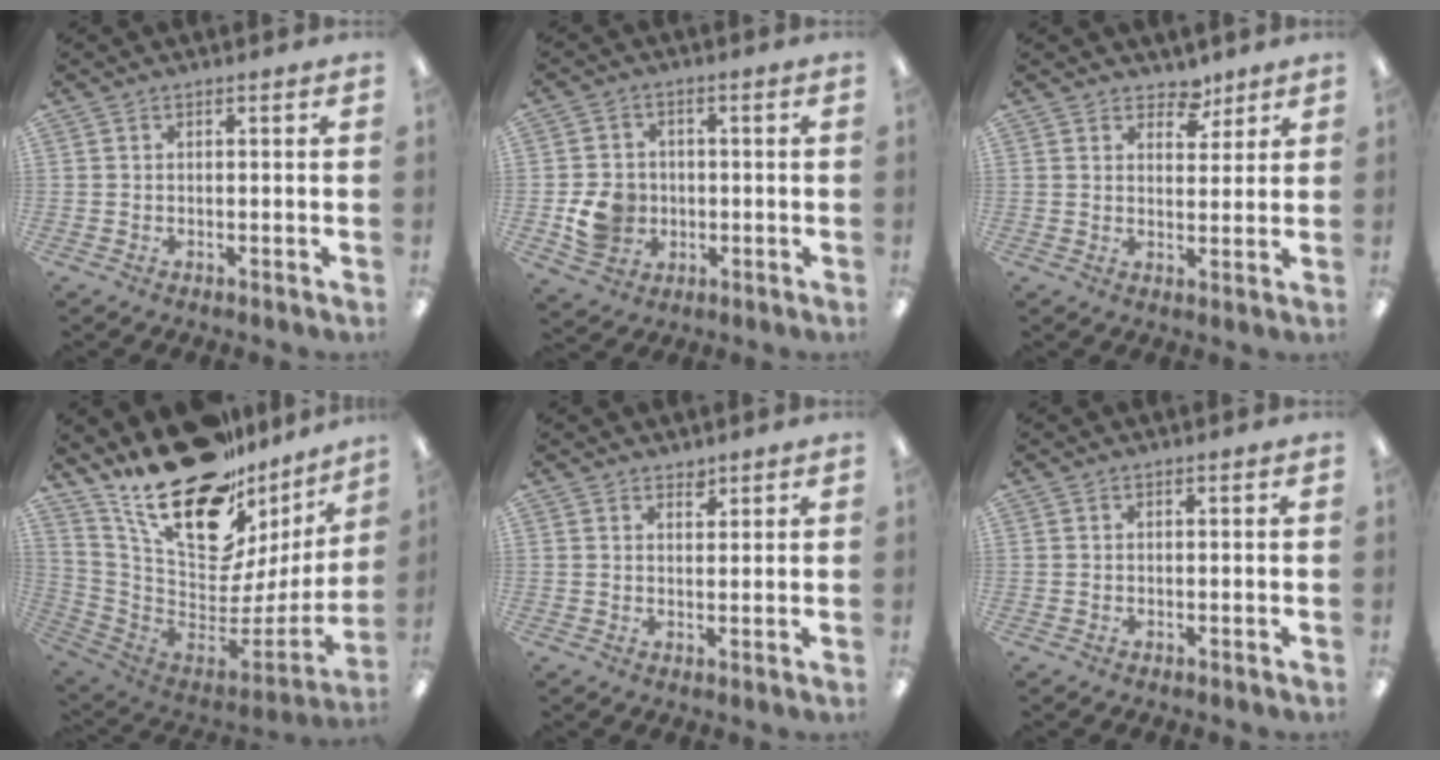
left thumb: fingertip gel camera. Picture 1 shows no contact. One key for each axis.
{"total": 8.4, "fx": -1.4, "fy": 7.4, "fz": 3.7, "tx": -0.063, "ty": 0.013, "tz": -0.021}
{"total": 5.4, "fx": 4.1, "fy": 3.1, "fz": 1.7, "tx": -0.005, "ty": -0.025, "tz": 0.069}
{"total": 27.2, "fx": 18.8, "fy": 11.7, "fz": 15.8, "tx": -0.249, "ty": -0.137, "tz": 0.346}
{"total": 2.3, "fx": 2.1, "fy": 1.0, "fz": 0.4, "tx": 0.006, "ty": -0.014, "tz": 0.036}
{"total": 0.0}